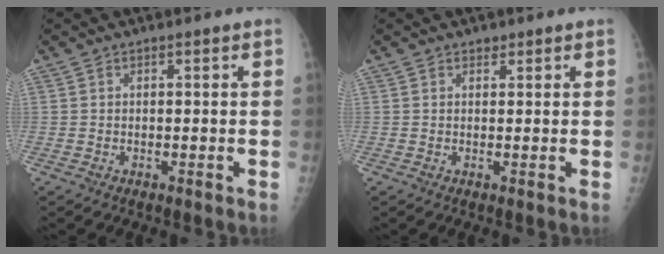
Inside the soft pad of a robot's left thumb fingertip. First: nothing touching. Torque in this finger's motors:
{"motor_torque": [0.03, -0.01, 0.04, 0.03, 0.00]}